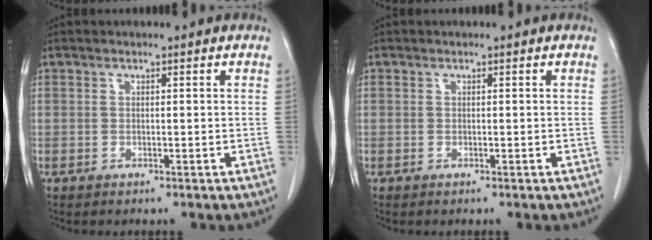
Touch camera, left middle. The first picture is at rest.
{"total": 0.0}